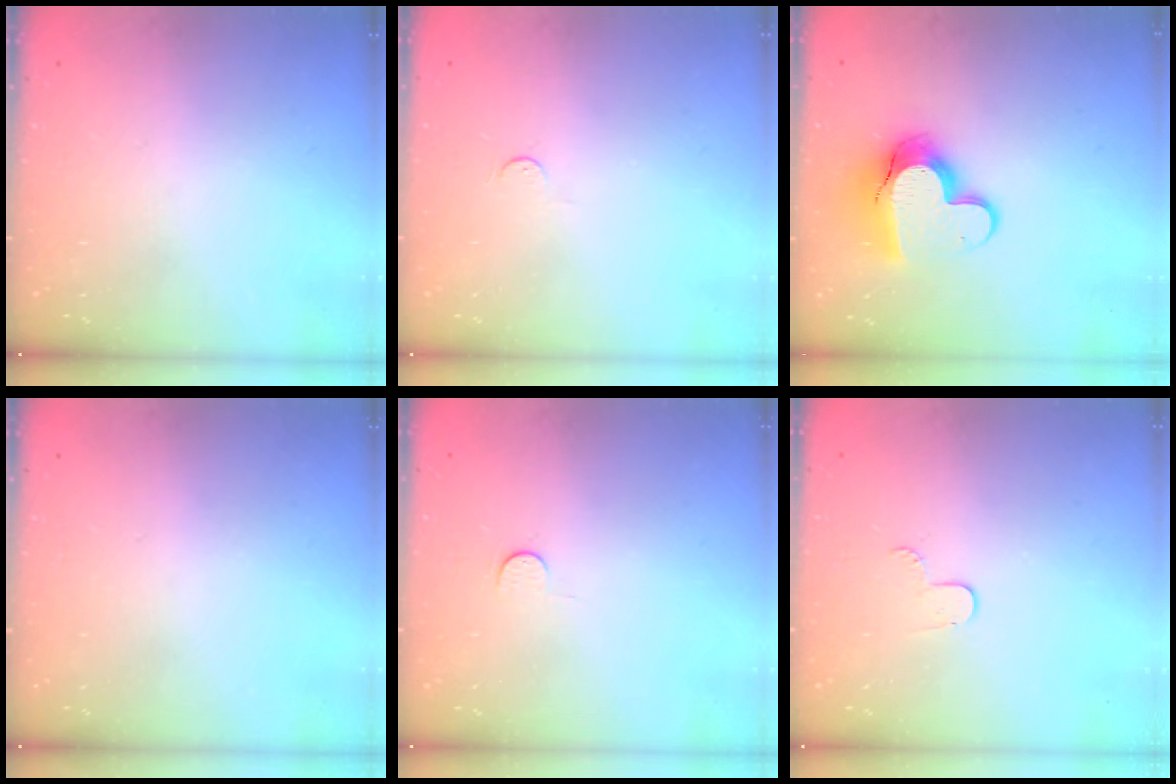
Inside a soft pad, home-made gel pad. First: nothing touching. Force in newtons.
{"total": 3.4, "press": 3.4, "slide": 0.4}
{"total": 11.8, "press": 11.8, "slide": 1.0}
{"total": 0.0}
{"total": 2.8, "press": 2.8, "slide": 0.4}
{"total": 3.5, "press": 3.5, "slide": 0.4}